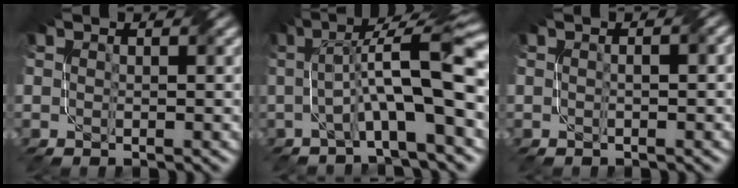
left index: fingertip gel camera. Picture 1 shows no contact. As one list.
[{"total": 9.4, "force": [-0.6, 1.8, 9.2], "torque": [-0.146, 0.027, -0.018]}, {"total": 1.6, "force": [0.3, 0.6, 1.5], "torque": [-0.020, 0.003, 0.000]}]